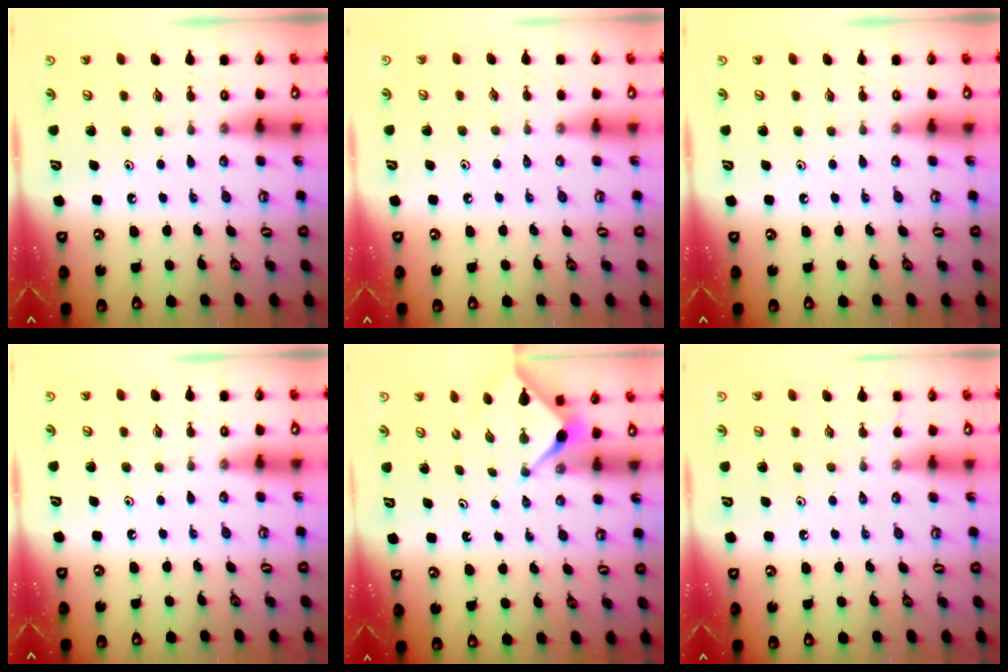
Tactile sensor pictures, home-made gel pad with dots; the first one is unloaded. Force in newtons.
{"total": 2.0, "press": 2.0, "slide": 0.4}
{"total": 0.0}
{"total": 0.0}
{"total": 2.9, "press": 2.9, "slide": 0.3}
{"total": 1.1, "press": 1.1, "slide": 0.3}